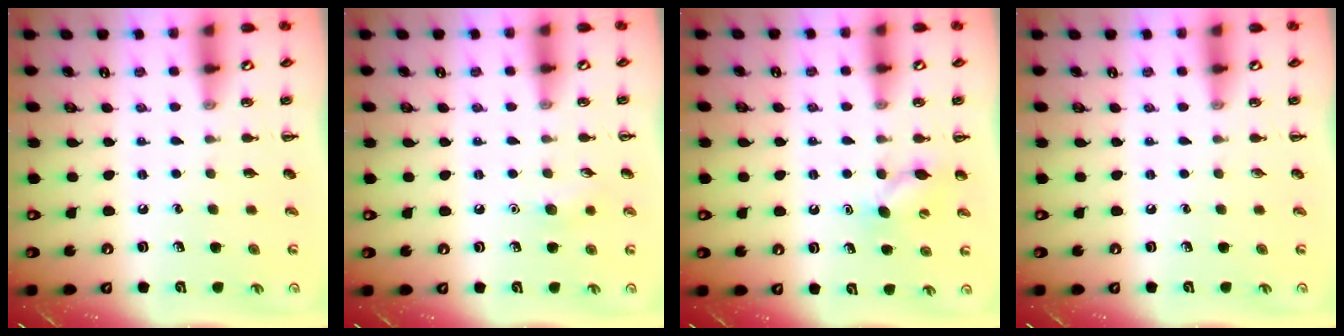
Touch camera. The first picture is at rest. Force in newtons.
{"total": 5.0, "press": 4.9, "slide": 1.3}
{"total": 8.1, "press": 7.9, "slide": 1.4}
{"total": 0.0}